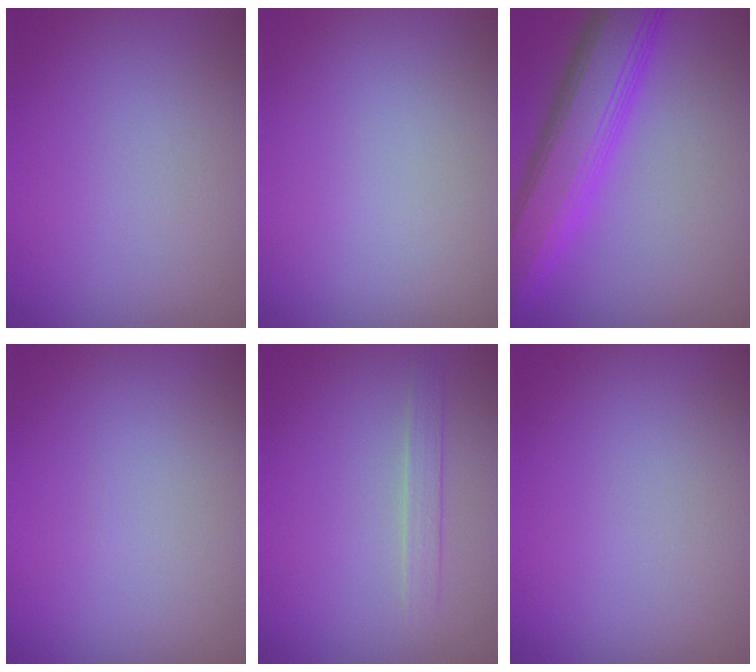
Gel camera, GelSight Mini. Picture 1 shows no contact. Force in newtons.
{"total": 0.0}
{"total": 7.3, "press": 7.3, "slide": 0.3}
{"total": 0.0}
{"total": 1.3, "press": 1.3, "slide": 0.1}
{"total": 0.0}